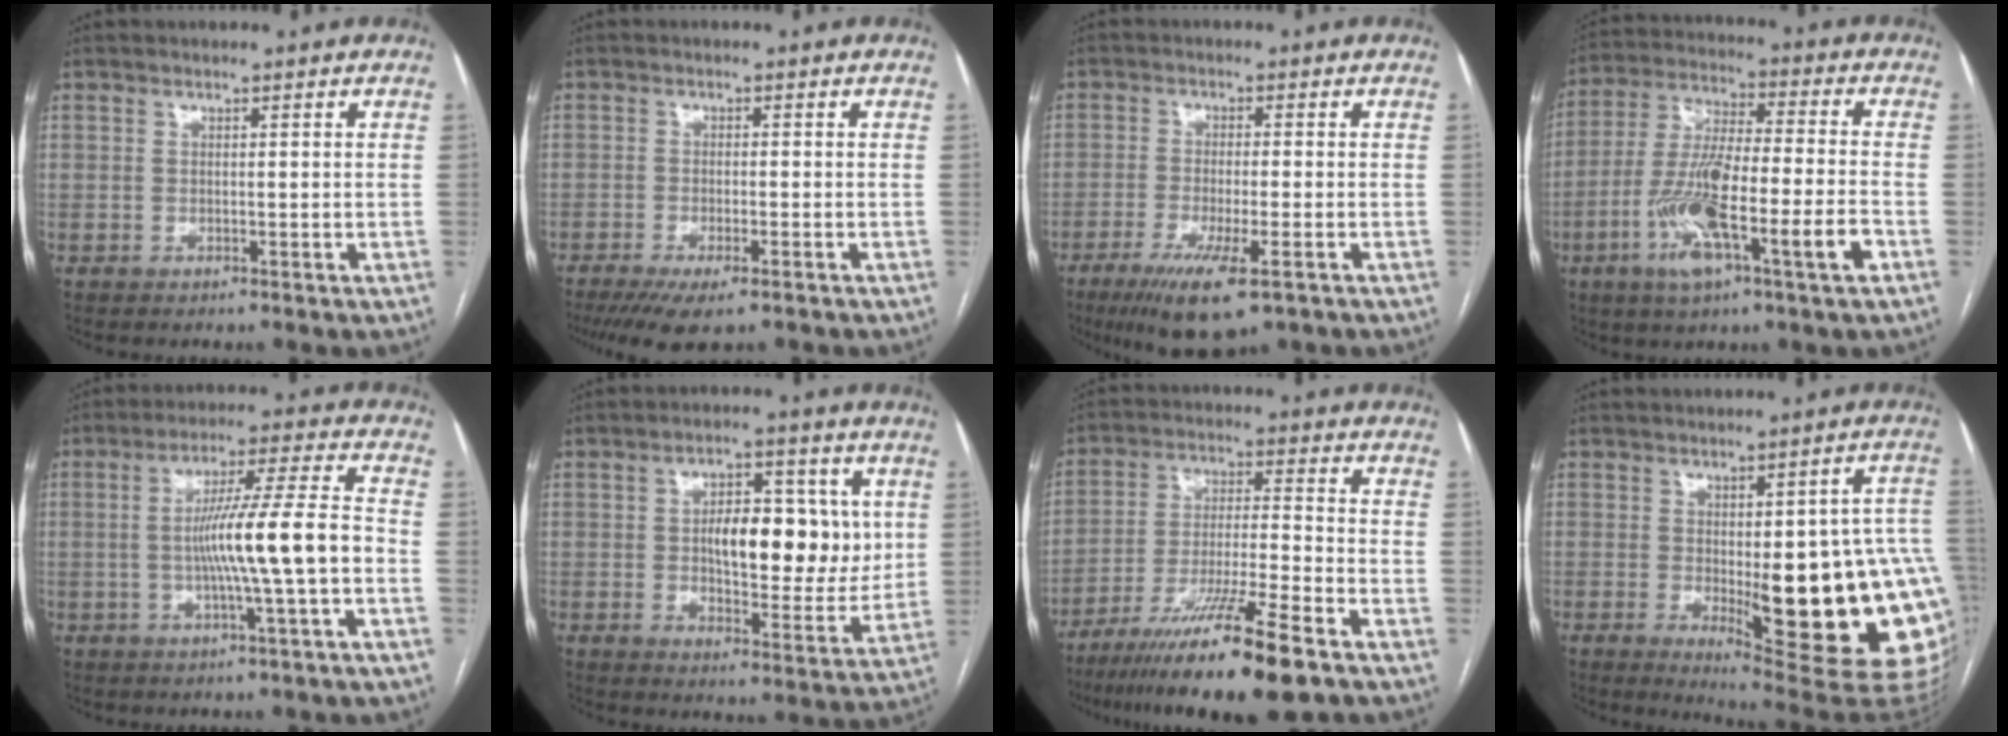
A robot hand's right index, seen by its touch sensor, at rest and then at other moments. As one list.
[{"total": 7.6, "force": [-5.4, 1.6, 5.0], "torque": [-0.076, -0.016, -0.085]}, {"total": 9.9, "force": [-5.7, 1.6, 7.9], "torque": [-0.139, -0.027, -0.091]}, {"total": 15.4, "force": [-5.8, 1.5, 14.2], "torque": [-0.275, -0.002, -0.102]}, {"total": 11.4, "force": [-2.0, -0.8, 11.2], "torque": [-0.193, 0.012, -0.035]}, {"total": 12.4, "force": [1.8, 5.6, 11.0], "torque": [-0.157, 0.013, 0.033]}, {"total": 16.6, "force": [-11.4, 0.0, 12.0], "torque": [-0.210, -0.041, -0.197]}, {"total": 23.3, "force": [-3.4, 5.2, 22.5], "torque": [-0.187, 0.002, -0.022]}]